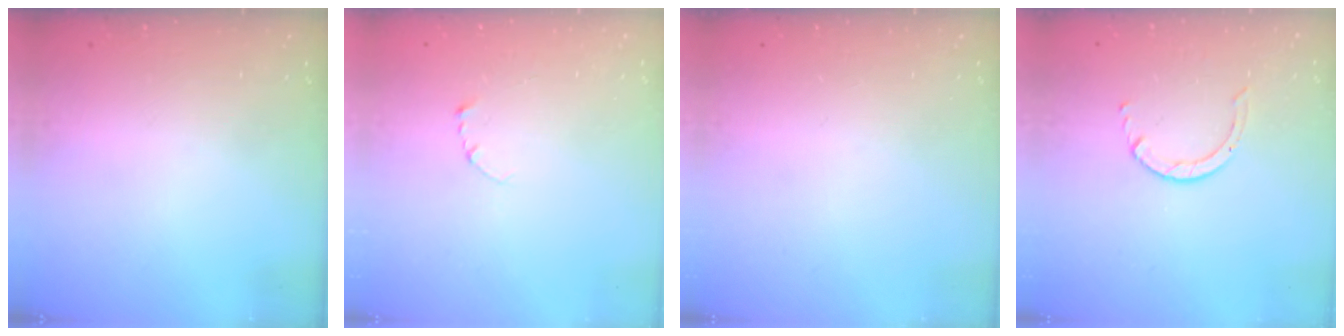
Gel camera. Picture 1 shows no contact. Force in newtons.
{"total": 2.3, "press": 2.3, "slide": 0.2}
{"total": 0.0}
{"total": 2.5, "press": 2.4, "slide": 0.3}